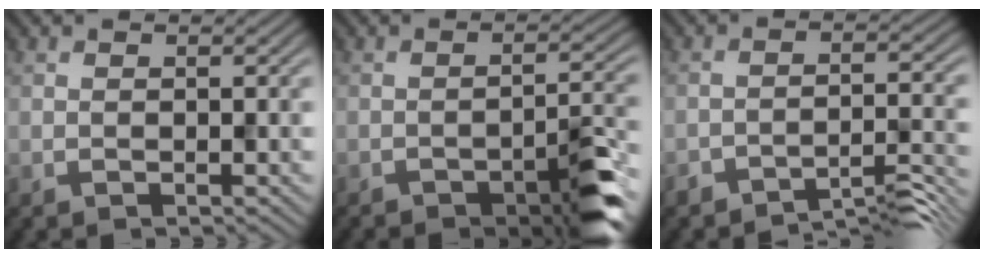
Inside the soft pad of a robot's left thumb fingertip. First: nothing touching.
{"total": 5.9, "force": [-3.8, 1.4, 4.4], "torque": [-0.060, 0.002, -0.056]}
{"total": 5.0, "force": [-4.5, 0.9, 2.1], "torque": [-0.031, 0.004, -0.068]}